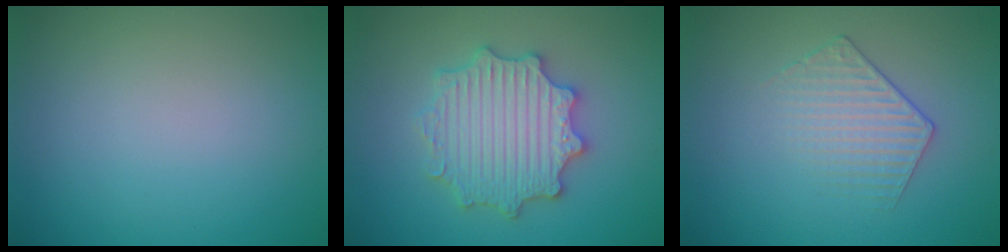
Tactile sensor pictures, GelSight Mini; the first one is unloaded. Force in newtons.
{"total": 5.6, "press": 5.5, "slide": 1.0}
{"total": 1.9, "press": 1.4, "slide": 1.3}